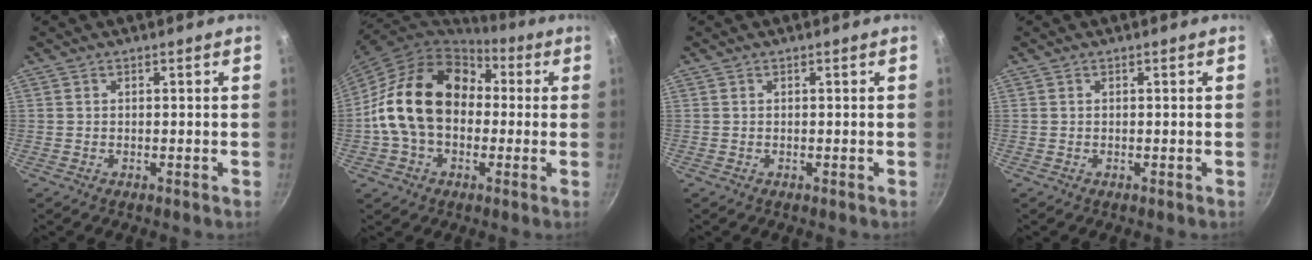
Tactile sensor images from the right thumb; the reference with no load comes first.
{"total": 19.8, "force": [0.9, 14.5, 13.5], "torque": [-0.215, 0.045, 0.005]}
{"total": 0.0}
{"total": 0.0}